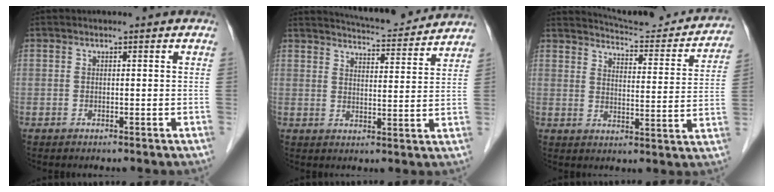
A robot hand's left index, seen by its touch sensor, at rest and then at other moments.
{"total": 12.3, "force": [11.9, 0.8, 3.3], "torque": [-0.054, 0.004, 0.155]}
{"total": 17.2, "force": [16.6, 1.6, 4.1], "torque": [-0.051, -0.046, 0.200]}